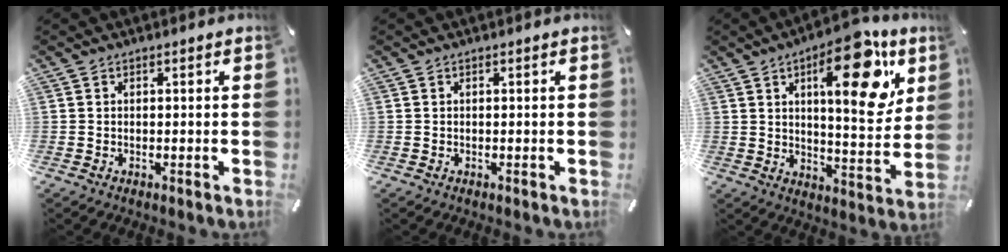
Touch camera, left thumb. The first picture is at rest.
{"total": 0.0}
{"total": 20.3, "force": [9.5, 7.9, 16.1], "torque": [-0.213, -0.045, 0.141]}